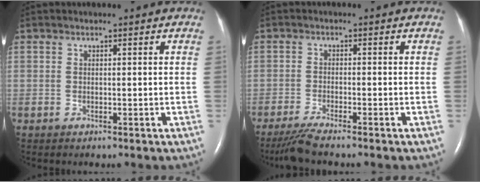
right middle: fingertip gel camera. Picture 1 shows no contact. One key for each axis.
{"total": 3.7, "fx": -3.2, "fy": -0.6, "fz": 1.8, "tx": -0.044, "ty": -0.015, "tz": -0.067}